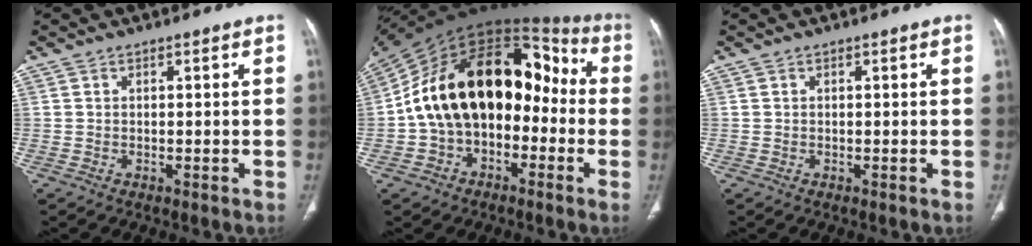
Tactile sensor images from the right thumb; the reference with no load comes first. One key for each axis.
{"total": 24.2, "fx": -1.8, "fy": 15.9, "fz": 18.2, "tx": -0.279, "ty": 0.073, "tz": -0.036}
{"total": 0.0}